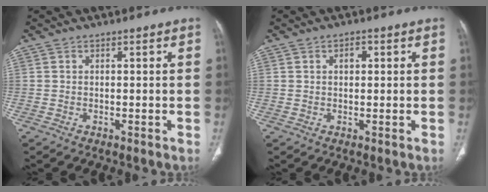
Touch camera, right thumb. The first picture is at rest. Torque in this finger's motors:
{"motor_torque": [-0.38, -0.13, -0.23, 0.19, 0.01]}